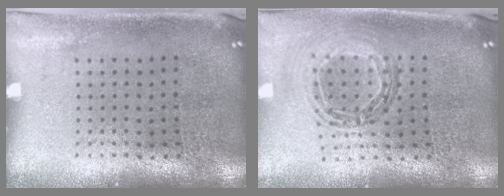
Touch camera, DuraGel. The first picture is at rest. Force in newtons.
{"total": 0.9, "press": 0.9, "slide": 0.0}